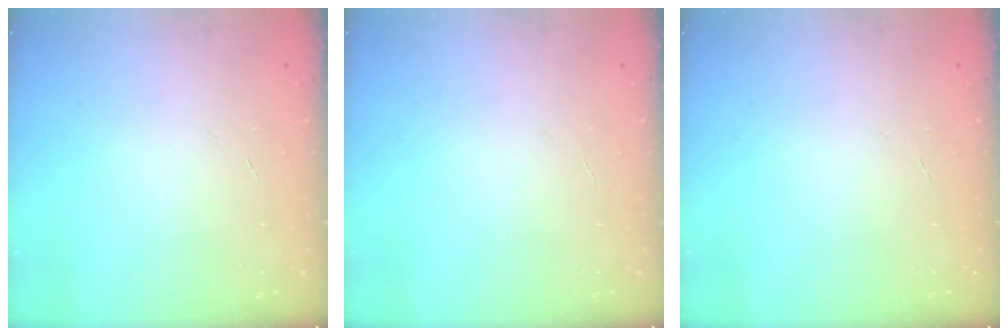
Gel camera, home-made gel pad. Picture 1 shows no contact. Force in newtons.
{"total": 0.0}
{"total": 0.0}